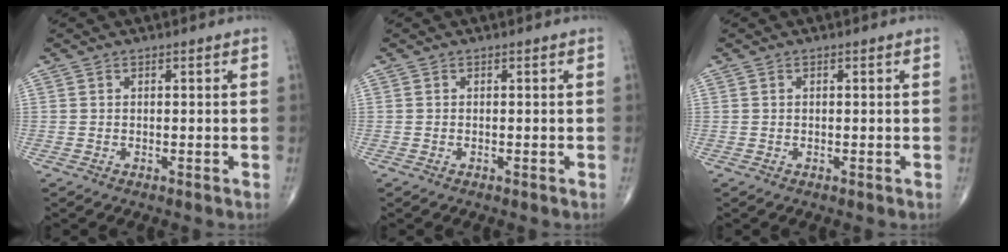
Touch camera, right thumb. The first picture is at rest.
{"total": 0.0}
{"total": 0.0}